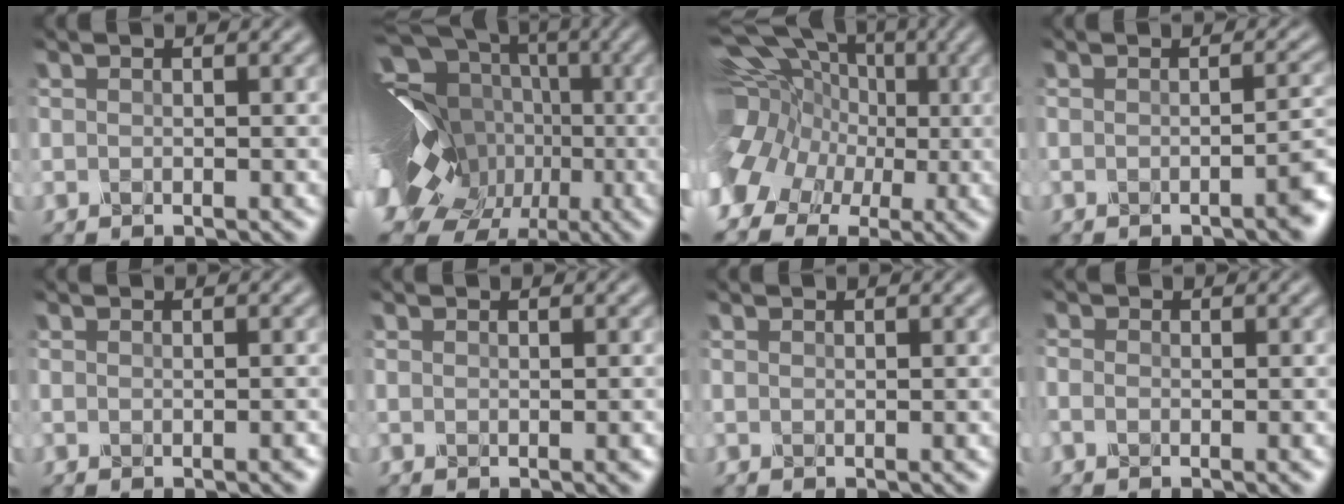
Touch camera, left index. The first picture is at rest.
{"total": 20.0, "force": [-2.6, 16.1, 11.4], "torque": [-0.190, 0.020, -0.079]}
{"total": 13.1, "force": [-0.6, 10.7, 7.6], "torque": [-0.168, 0.023, -0.023]}
{"total": 3.0, "force": [-1.4, 0.8, 2.5], "torque": [-0.022, 0.004, -0.027]}
{"total": 0.9, "force": [-0.3, 0.4, 0.8], "torque": [-0.003, 0.000, -0.006]}
{"total": 1.1, "force": [-0.3, 0.5, 0.9], "torque": [-0.006, 0.000, -0.003]}
{"total": 0.0}
{"total": 2.2, "force": [-0.8, 1.2, 1.6], "torque": [-0.016, 0.003, -0.021]}